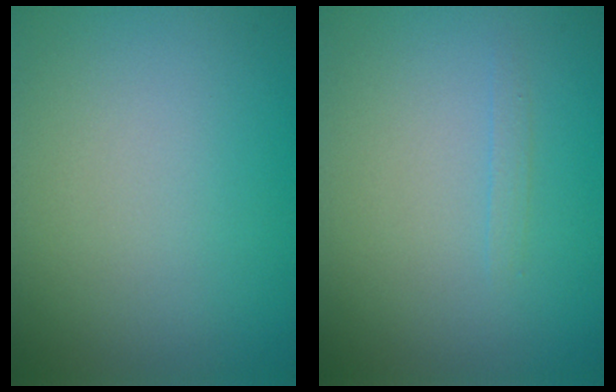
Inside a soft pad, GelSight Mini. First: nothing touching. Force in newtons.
{"total": 0.6, "press": 0.6, "slide": 0.0}